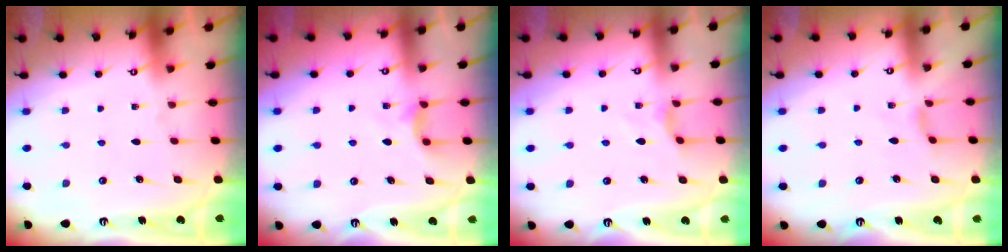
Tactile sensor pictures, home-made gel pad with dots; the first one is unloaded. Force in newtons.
{"total": 3.3, "press": 3.3, "slide": 0.4}
{"total": 3.0, "press": 3.0, "slide": 0.3}
{"total": 1.3, "press": 1.2, "slide": 0.3}